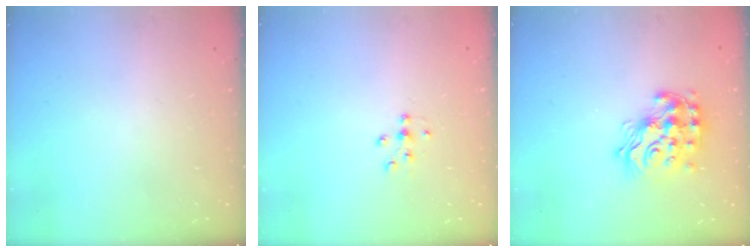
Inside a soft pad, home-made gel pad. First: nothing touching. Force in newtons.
{"total": 5.6, "press": 5.5, "slide": 1.2}
{"total": 17.5, "press": 17.4, "slide": 1.4}